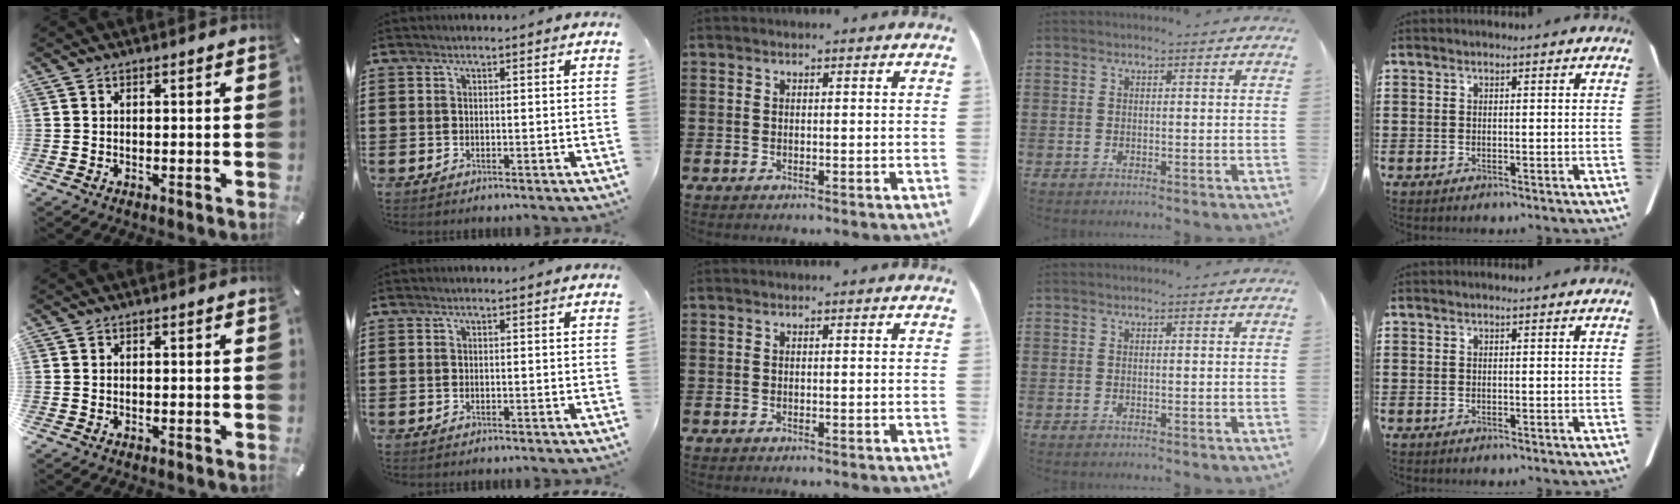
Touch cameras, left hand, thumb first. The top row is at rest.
{}